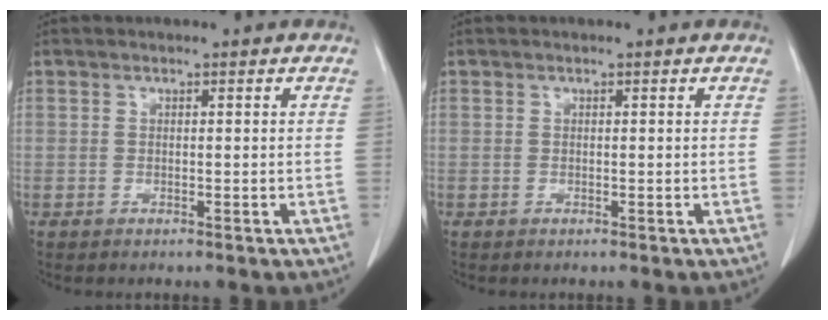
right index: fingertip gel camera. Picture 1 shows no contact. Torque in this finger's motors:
{"motor_torque": [0.00, 0.00, 0.00, 0.00]}